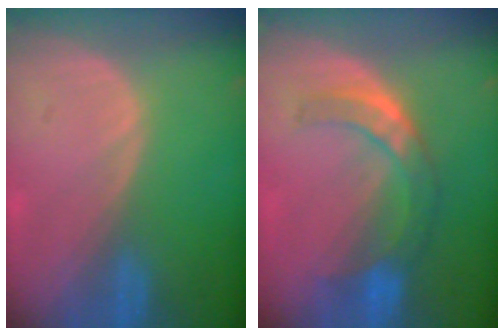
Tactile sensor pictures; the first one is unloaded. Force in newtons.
{"total": 7.6, "press": 6.6, "slide": 3.7}